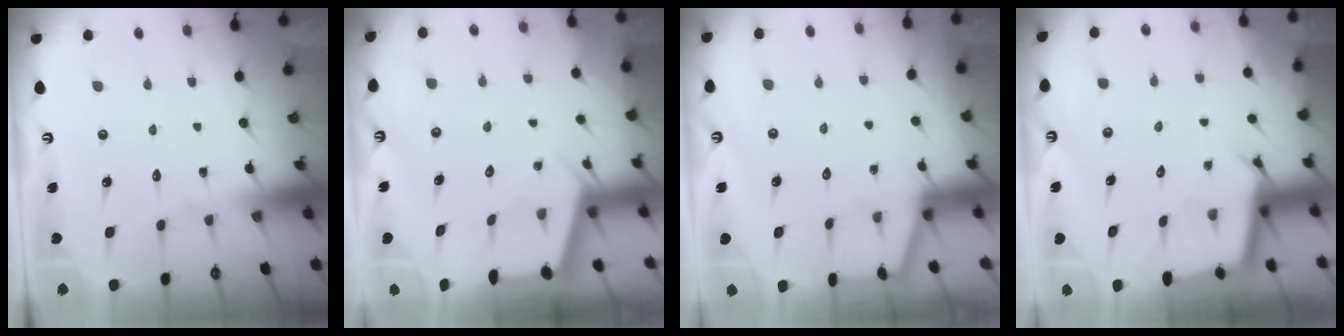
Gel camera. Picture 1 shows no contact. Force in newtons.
{"total": 2.4, "press": 2.4, "slide": 0.3}
{"total": 1.6, "press": 1.6, "slide": 0.2}
{"total": 2.7, "press": 2.7, "slide": 0.1}